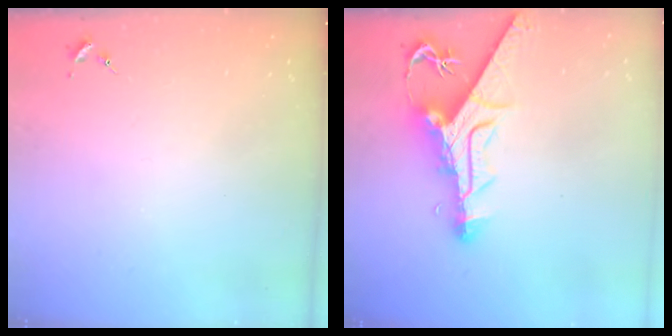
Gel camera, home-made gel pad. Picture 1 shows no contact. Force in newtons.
{"total": 13.8, "press": 13.7, "slide": 1.3}